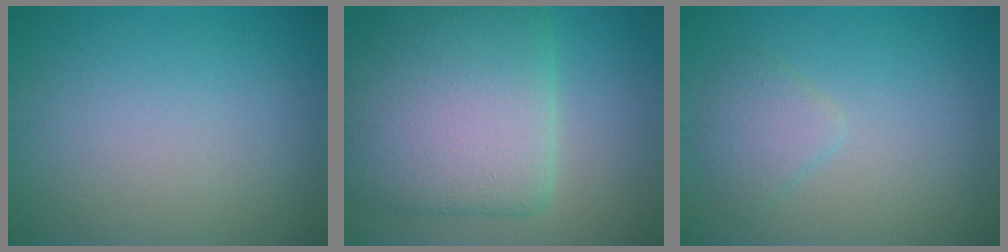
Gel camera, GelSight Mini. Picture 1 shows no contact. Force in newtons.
{"total": 11.3, "press": 11.3, "slide": 0.4}
{"total": 2.0, "press": 2.0, "slide": 0.2}